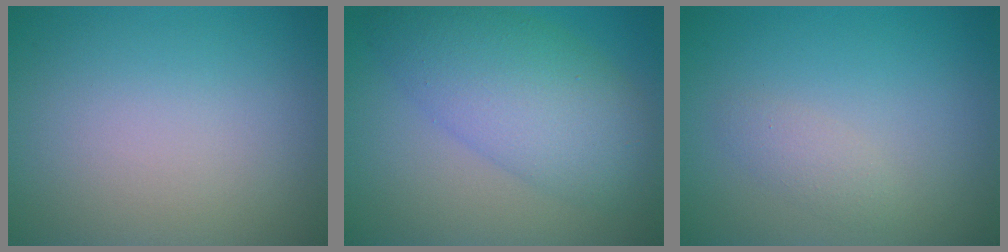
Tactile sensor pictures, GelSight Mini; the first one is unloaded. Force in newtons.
{"total": 7.3, "press": 7.3, "slide": 0.2}
{"total": 1.3, "press": 1.3, "slide": 0.0}